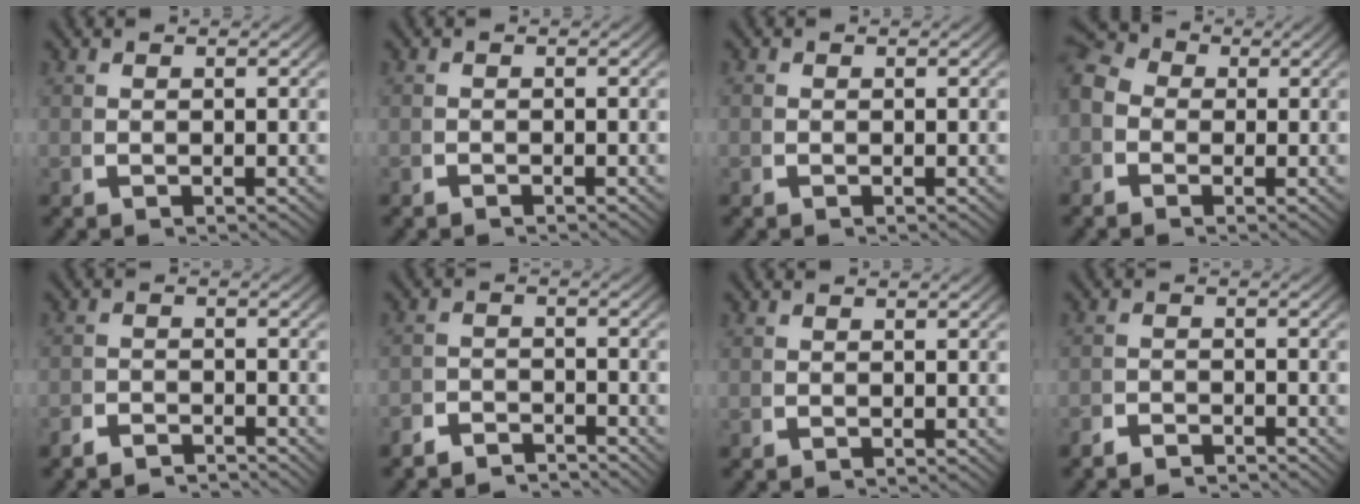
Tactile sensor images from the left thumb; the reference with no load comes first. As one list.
[{"total": 0.6, "force": [-0.6, 0.2, 0.1], "torque": [0.000, -0.005, -0.011]}, {"total": 0.0}, {"total": 6.3, "force": [1.2, 5.2, 3.4], "torque": [-0.056, 0.005, 0.001]}, {"total": 2.7, "force": [-2.7, 0.6, 0.1], "torque": [0.001, -0.010, -0.051]}, {"total": 3.7, "force": [-3.6, 0.8, 0.2], "torque": [0.006, -0.014, -0.068]}, {"total": 0.0}, {"total": 2.7, "force": [-2.7, 0.5, 0.1], "torque": [0.004, -0.011, -0.050]}]